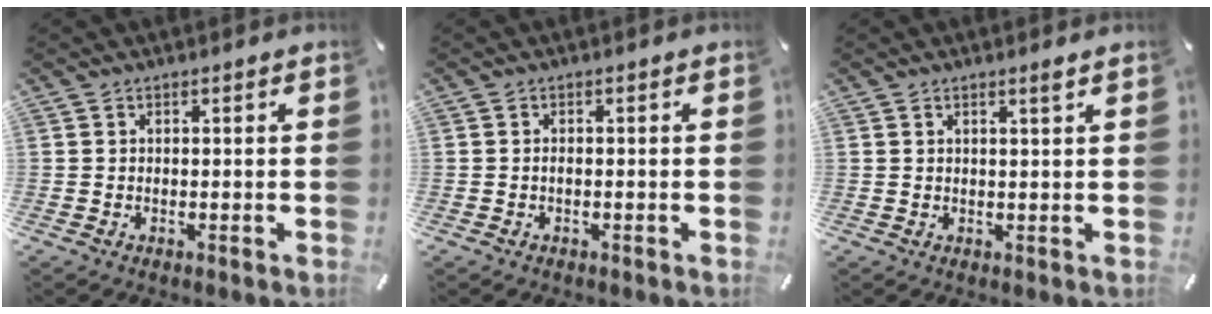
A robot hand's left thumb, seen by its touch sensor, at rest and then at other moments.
{"total": 1.1, "force": [-0.5, 0.6, 0.9], "torque": [-0.019, 0.001, -0.010]}
{"total": 1.6, "force": [0.9, 0.0, 1.3], "torque": [-0.026, -0.002, 0.016]}